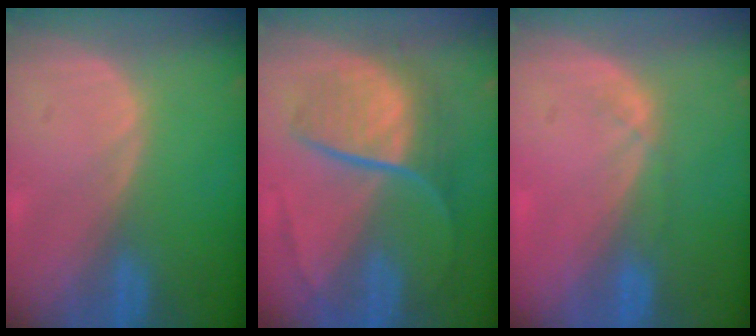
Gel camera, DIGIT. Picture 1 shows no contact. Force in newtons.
{"total": 8.9, "press": 7.6, "slide": 4.6}
{"total": 1.7, "press": 1.5, "slide": 0.8}